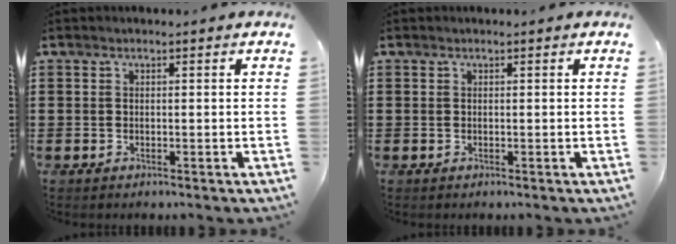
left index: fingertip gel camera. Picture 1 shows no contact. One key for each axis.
{"total": 0.0}